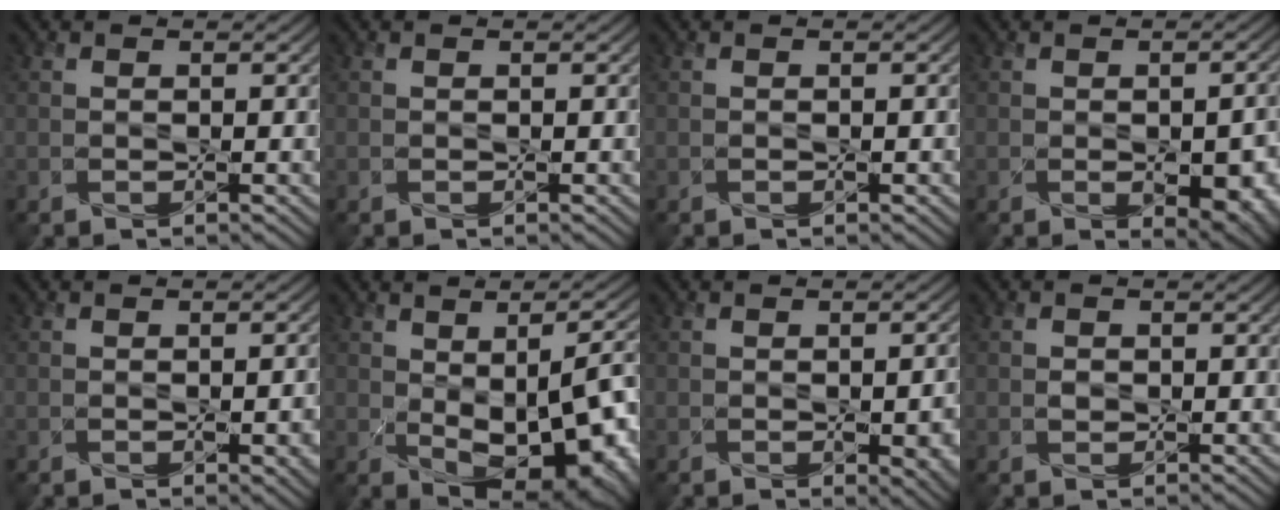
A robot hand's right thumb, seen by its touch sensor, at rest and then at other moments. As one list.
[{"total": 0.0}, {"total": 0.0}, {"total": 6.5, "force": [-1.7, 3.6, 5.1], "torque": [-0.072, -0.018, -0.009]}, {"total": 1.7, "force": [-0.5, 0.8, 1.4], "torque": [-0.022, -0.004, -0.004]}, {"total": 15.1, "force": [-3.3, 8.2, 12.3], "torque": [-0.150, -0.024, -0.024]}, {"total": 3.7, "force": [-1.0, 1.9, 3.0], "torque": [-0.041, -0.008, -0.011]}, {"total": 0.6, "force": [-0.1, 0.6, 0.1], "torque": [-0.005, -0.001, -0.005]}]